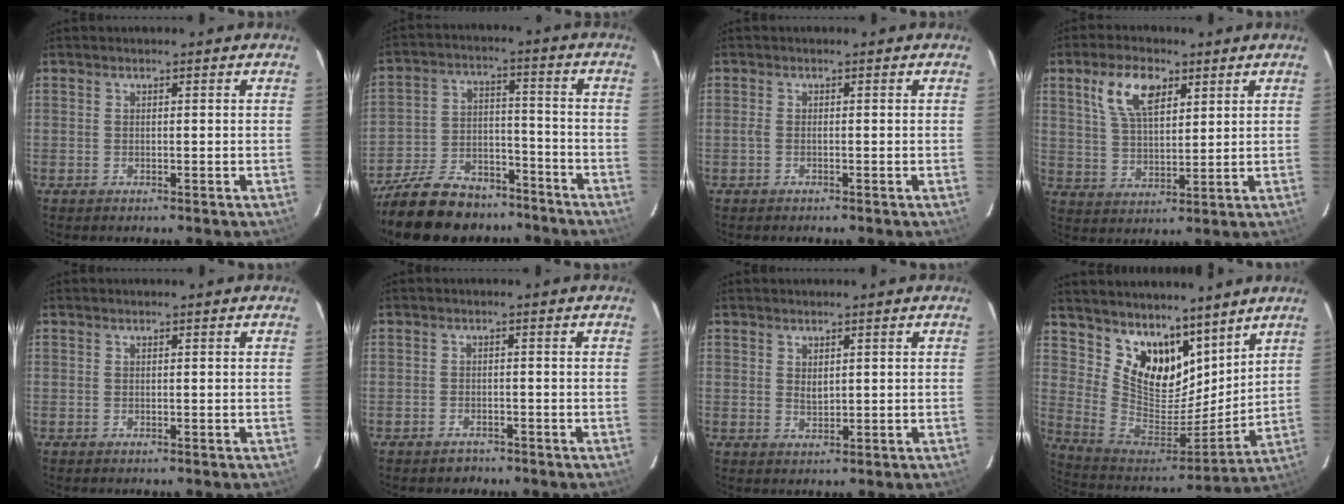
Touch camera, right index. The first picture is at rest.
{"total": 21.5, "force": [-17.2, 9.7, 8.4], "torque": [-0.198, 0.017, -0.259]}
{"total": 0.7, "force": [-0.2, 0.2, 0.6], "torque": [-0.013, 0.002, -0.006]}
{"total": 9.6, "force": [4.7, 4.6, 6.9], "torque": [-0.135, 0.017, 0.092]}
{"total": 0.0}
{"total": 2.7, "force": [-2.0, 1.8, 0.2], "torque": [-0.012, 0.007, -0.030]}
{"total": 1.9, "force": [1.0, 1.1, 1.2], "torque": [-0.018, 0.000, 0.019]}
{"total": 16.4, "force": [11.6, 9.1, 7.3], "torque": [-0.151, -0.018, 0.220]}